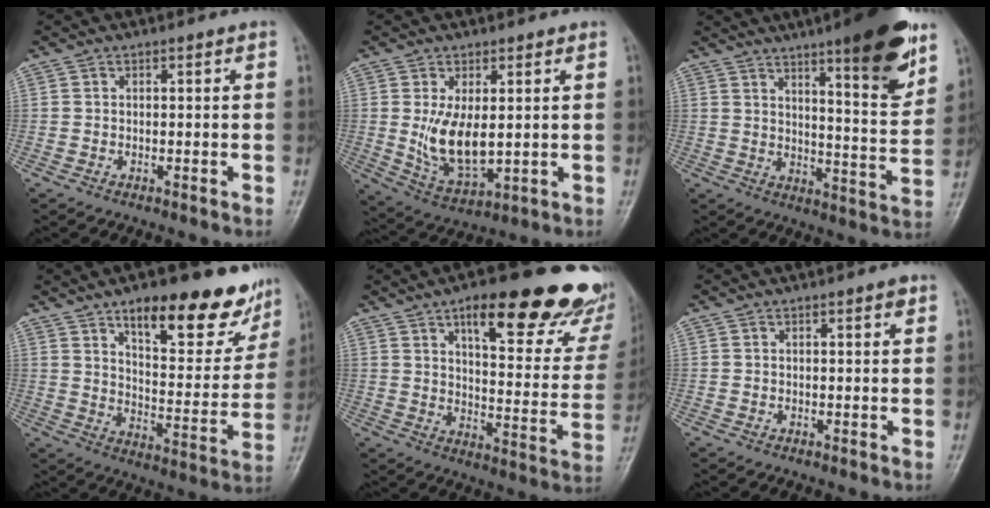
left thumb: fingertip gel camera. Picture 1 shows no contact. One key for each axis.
{"total": 9.6, "fx": 0.9, "fy": 5.1, "fz": 8.1, "tx": -0.135, "ty": -0.025, "tz": 0.034}
{"total": 17.1, "fx": 10.3, "fy": 3.1, "fz": 13.2, "tx": -0.159, "ty": -0.059, "tz": 0.151}
{"total": 20.0, "fx": 13.3, "fy": 7.3, "fz": 12.9, "tx": -0.123, "ty": -0.069, "tz": 0.196}
{"total": 27.5, "fx": 16.9, "fy": 8.9, "fz": 19.8, "tx": -0.222, "ty": -0.065, "tz": 0.224}
{"total": 1.3, "fx": 0.7, "fy": 0.3, "fz": 1.0, "tx": -0.014, "ty": -0.001, "tz": 0.009}